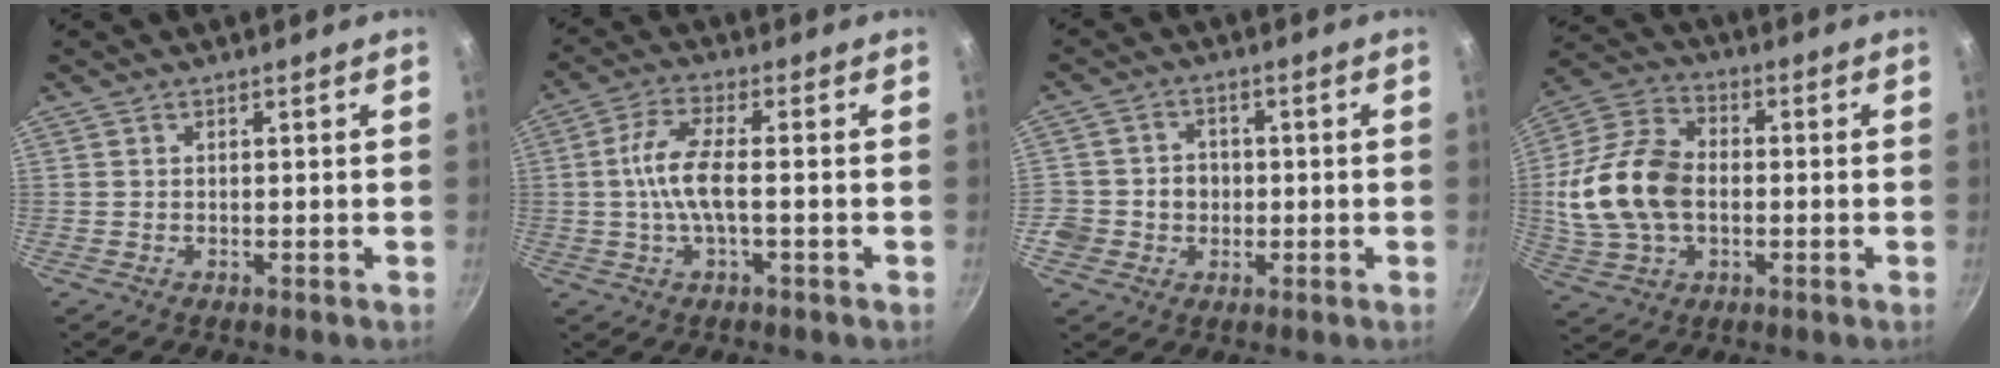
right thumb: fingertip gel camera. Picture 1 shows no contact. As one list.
[{"total": 7.5, "force": [-0.8, 2.3, 7.1], "torque": [-0.153, 0.016, -0.026]}, {"total": 6.0, "force": [-1.0, 5.6, 1.9], "torque": [-0.004, 0.013, -0.024]}, {"total": 17.2, "force": [-0.6, 11.7, 12.6], "torque": [-0.243, 0.026, -0.016]}]